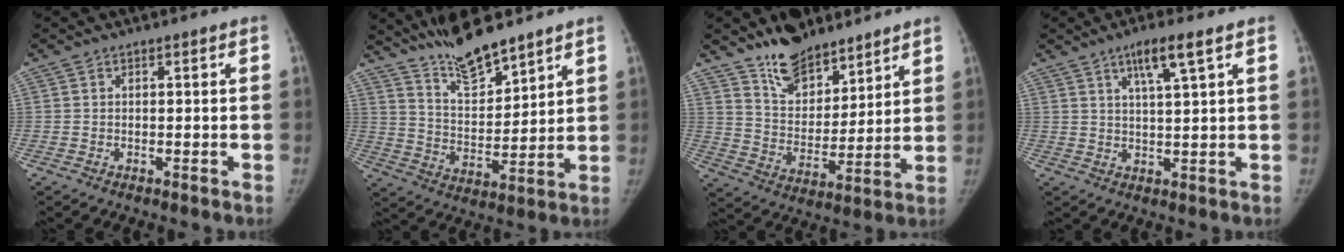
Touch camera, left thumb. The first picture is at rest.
{"total": 12.0, "force": [10.1, 2.7, 5.8], "torque": [-0.080, -0.068, 0.189]}
{"total": 13.9, "force": [10.7, 6.7, 5.7], "torque": [-0.054, -0.072, 0.190]}
{"total": 6.2, "force": [3.4, 0.4, 5.2], "torque": [-0.098, -0.013, 0.063]}